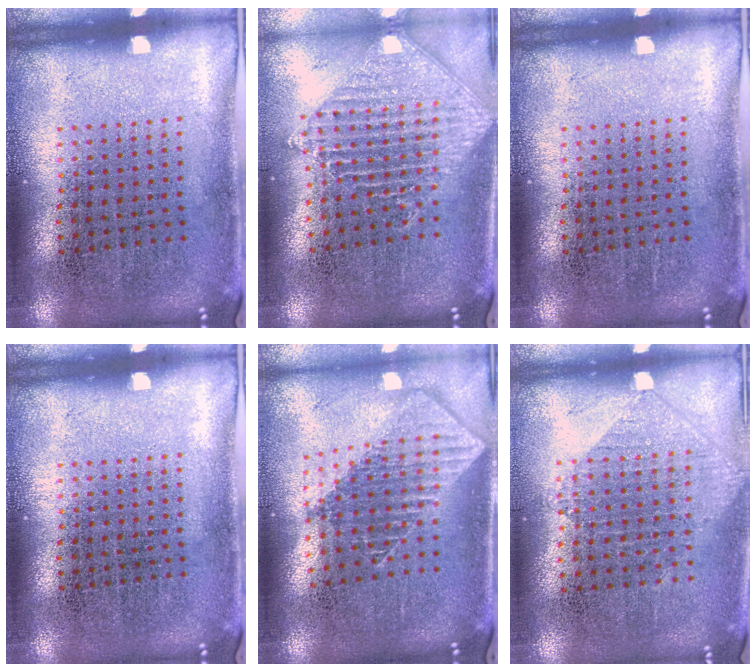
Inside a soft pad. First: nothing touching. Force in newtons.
{"total": 1.5, "press": 1.3, "slide": 0.6}
{"total": 0.0}
{"total": 0.0}
{"total": 1.9, "press": 1.5, "slide": 1.1}
{"total": 0.9, "press": 0.9, "slide": 0.3}